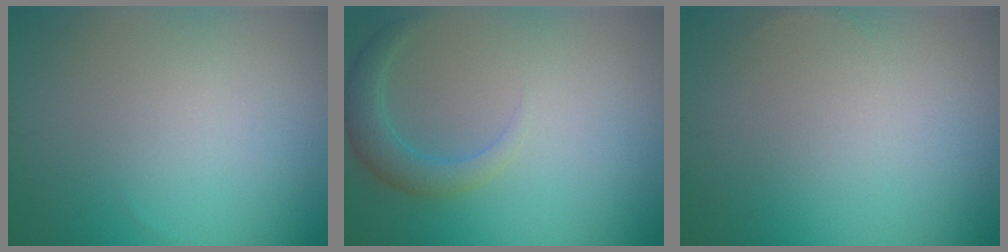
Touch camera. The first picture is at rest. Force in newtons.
{"total": 2.4, "press": 2.4, "slide": 0.2}
{"total": 0.0}